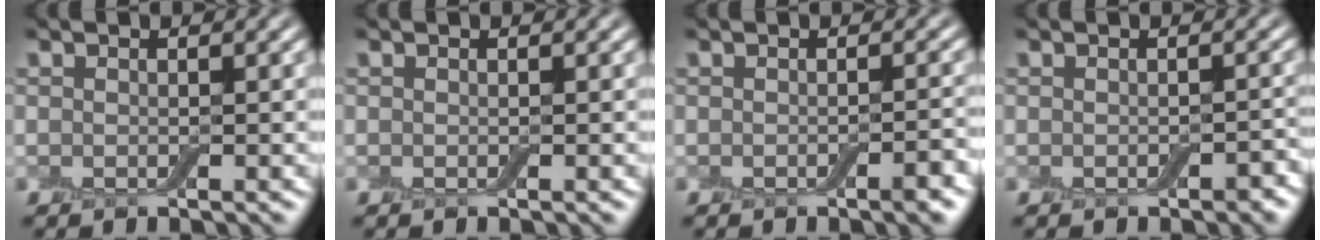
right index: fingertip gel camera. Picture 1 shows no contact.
{"total": 0.0}
{"total": 1.5, "force": [-0.7, 0.3, 1.2], "torque": [-0.015, 0.001, -0.010]}
{"total": 1.3, "force": [-0.6, 0.8, 0.9], "torque": [-0.017, -0.003, -0.007]}